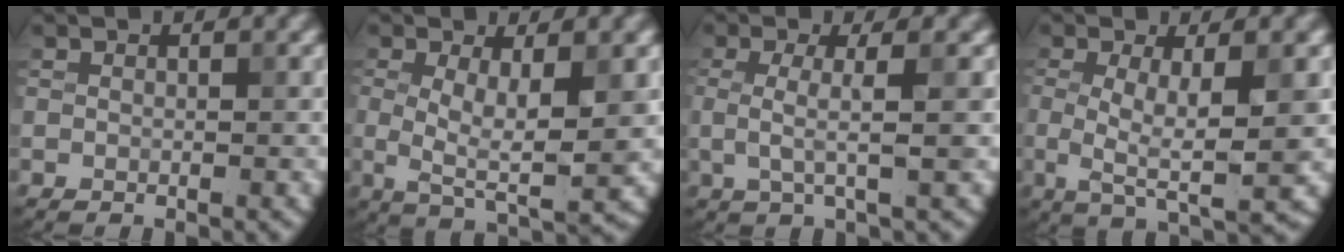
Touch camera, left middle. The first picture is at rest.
{"total": 5.6, "force": [0.1, 1.9, 5.3], "torque": [-0.106, -0.008, 0.001]}
{"total": 3.2, "force": [-0.1, 0.6, 3.1], "torque": [-0.064, -0.002, -0.004]}
{"total": 5.8, "force": [-0.4, 1.4, 5.6], "torque": [-0.105, -0.007, -0.009]}